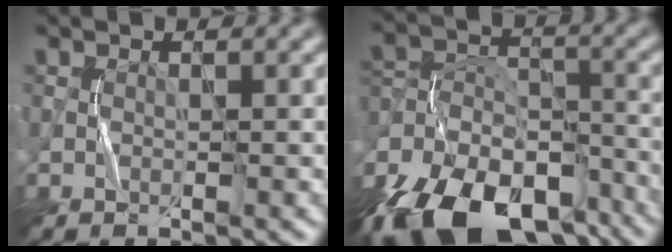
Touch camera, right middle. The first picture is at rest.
{"total": 16.2, "force": [-12.2, 8.0, 7.1], "torque": [-0.155, -0.007, -0.197]}